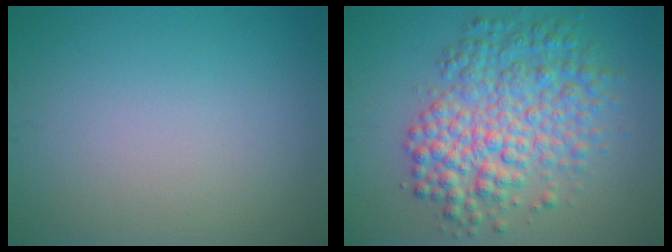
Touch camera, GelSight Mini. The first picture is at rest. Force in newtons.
{"total": 7.2, "press": 7.2, "slide": 0.1}